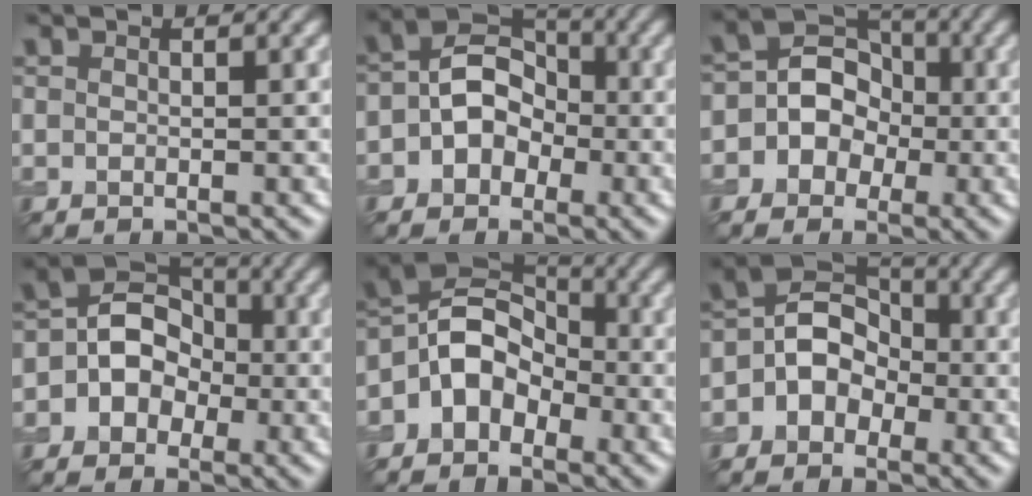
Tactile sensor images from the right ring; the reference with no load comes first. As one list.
[{"total": 4.8, "force": [-0.8, 3.8, 2.8], "torque": [-0.019, 0.012, -0.024]}, {"total": 6.0, "force": [-0.6, 5.5, 2.4], "torque": [-0.005, 0.030, -0.033]}, {"total": 5.7, "force": [-0.6, 4.9, 2.8], "torque": [-0.010, 0.019, -0.026]}, {"total": 5.7, "force": [-2.3, 4.1, 3.2], "torque": [-0.046, 0.015, -0.057]}, {"total": 5.2, "force": [-0.9, 4.4, 2.7], "torque": [-0.014, 0.016, -0.034]}]